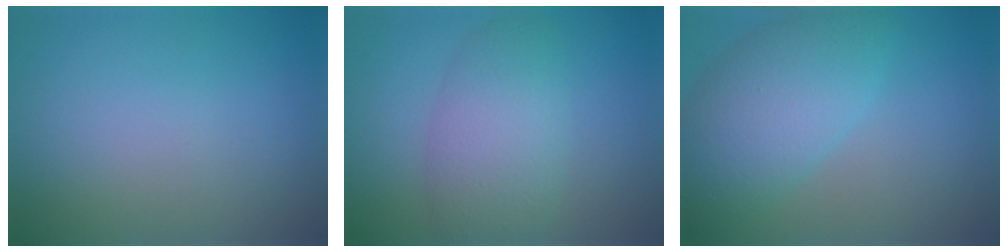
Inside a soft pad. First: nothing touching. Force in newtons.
{"total": 5.3, "press": 5.3, "slide": 0.2}
{"total": 6.5, "press": 6.5, "slide": 0.2}